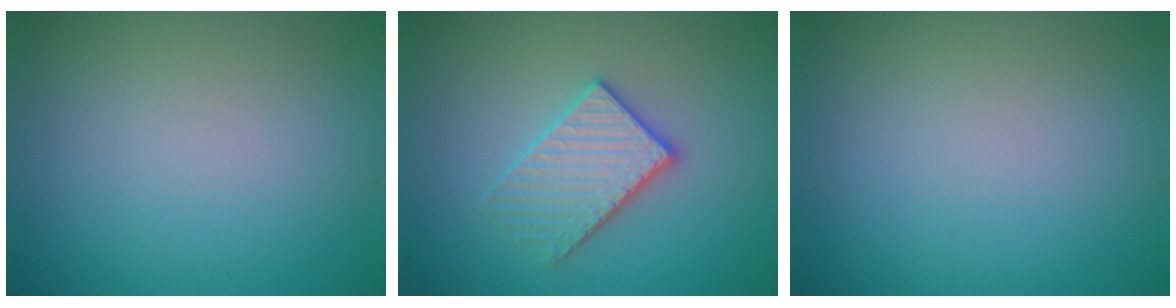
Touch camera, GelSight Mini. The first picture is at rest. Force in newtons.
{"total": 3.3, "press": 3.1, "slide": 1.1}
{"total": 0.0}